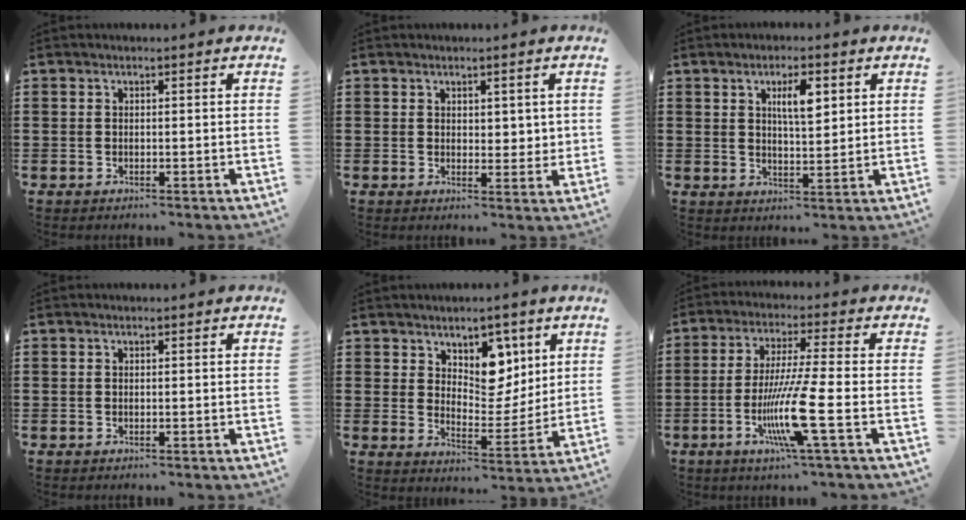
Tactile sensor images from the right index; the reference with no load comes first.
{"total": 2.5, "force": [1.6, 1.7, 0.9], "torque": [-0.006, 0.002, 0.027]}
{"total": 4.8, "force": [1.9, 1.4, 4.2], "torque": [-0.080, 0.004, 0.029]}
{"total": 0.0}
{"total": 7.0, "force": [4.5, 4.7, 2.6], "torque": [-0.048, -0.024, 0.078]}
{"total": 11.2, "force": [-3.6, 0.1, 10.6], "torque": [-0.211, -0.020, -0.071]}